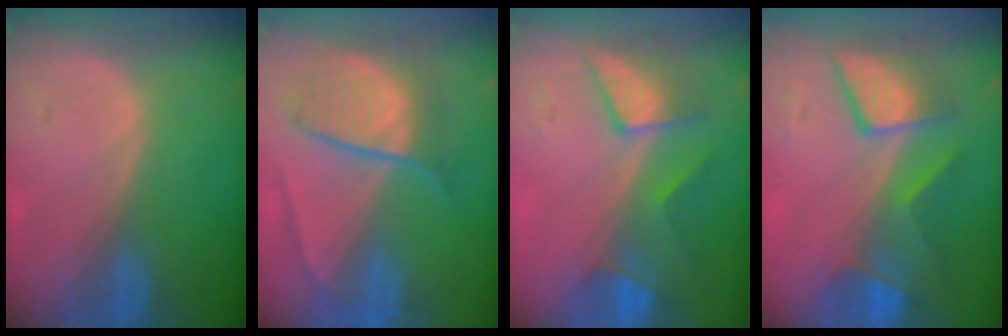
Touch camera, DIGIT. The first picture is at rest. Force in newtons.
{"total": 7.5, "press": 7.5, "slide": 0.3}
{"total": 7.5, "press": 7.0, "slide": 2.6}
{"total": 7.8, "press": 7.8, "slide": 0.4}